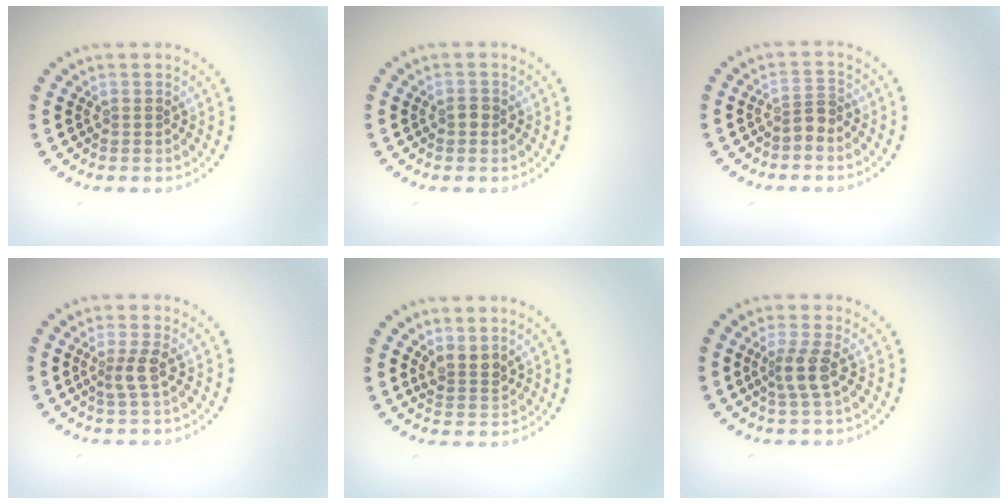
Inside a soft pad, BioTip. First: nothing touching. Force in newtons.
{"total": 0.9, "press": 0.9, "slide": 0.0}
{"total": 1.8, "press": 1.3, "slide": 1.3}
{"total": 1.8, "press": 1.5, "slide": 1.1}
{"total": 2.1, "press": 1.7, "slide": 1.2}
{"total": 2.2, "press": 1.8, "slide": 1.3}